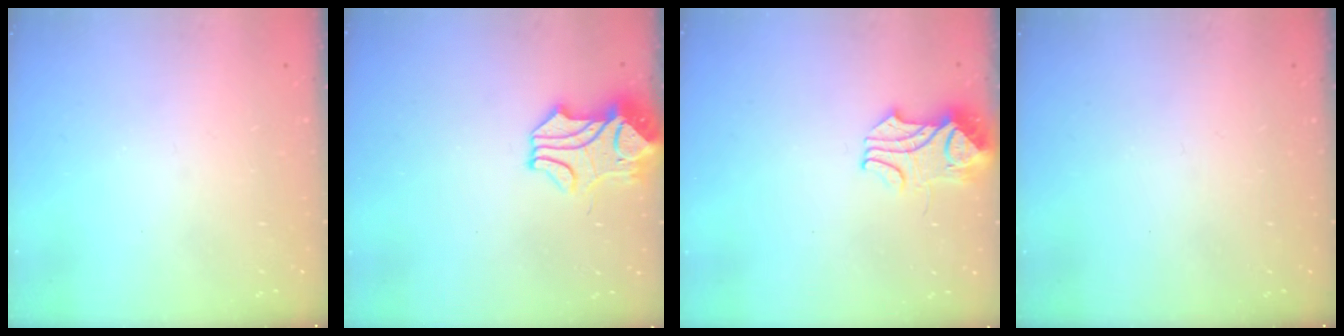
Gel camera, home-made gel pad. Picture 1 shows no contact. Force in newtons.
{"total": 2.7, "press": 2.5, "slide": 1.1}
{"total": 3.6, "press": 3.6, "slide": 0.5}
{"total": 0.0}